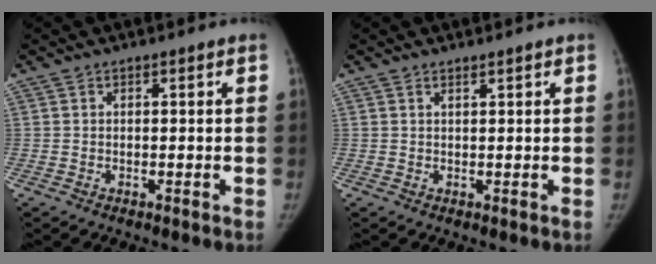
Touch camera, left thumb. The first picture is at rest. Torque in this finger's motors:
{"motor_torque": [-0.42, -0.18, -0.09, 0.13, -0.05]}